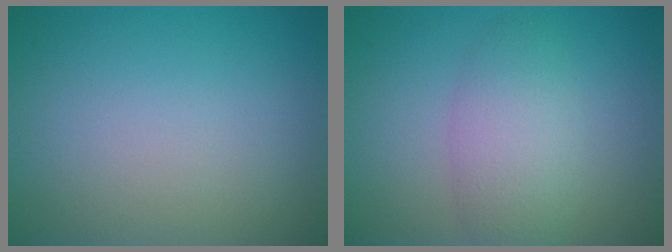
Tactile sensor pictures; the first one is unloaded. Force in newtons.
{"total": 4.0, "press": 4.0, "slide": 0.1}